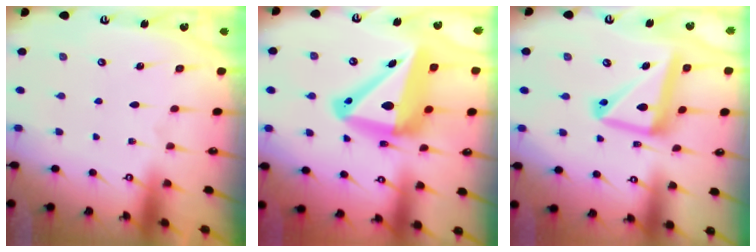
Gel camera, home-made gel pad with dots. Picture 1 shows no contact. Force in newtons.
{"total": 19.0, "press": 18.8, "slide": 3.0}
{"total": 15.4, "press": 15.3, "slide": 1.4}